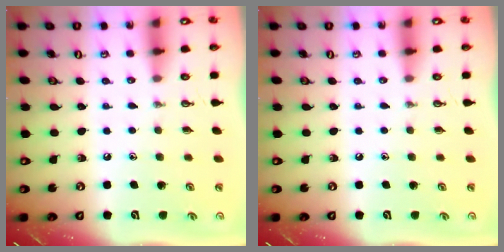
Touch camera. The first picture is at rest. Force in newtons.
{"total": 0.0}